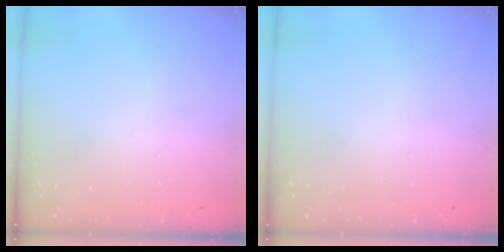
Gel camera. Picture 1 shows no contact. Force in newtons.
{"total": 0.0}